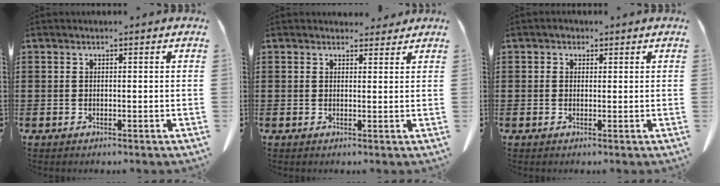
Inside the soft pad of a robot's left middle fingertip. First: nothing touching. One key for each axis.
{"total": 2.4, "fx": 2.2, "fy": 0.9, "fz": 0.4, "tx": -0.005, "ty": -0.002, "tz": 0.040}
{"total": 1.0, "fx": 0.5, "fy": 0.9, "fz": 0.2, "tx": -0.008, "ty": 0.005, "tz": 0.009}